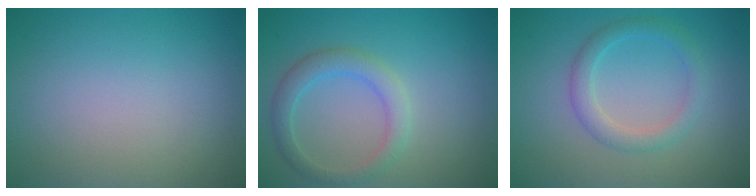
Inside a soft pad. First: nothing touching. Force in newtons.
{"total": 2.8, "press": 2.8, "slide": 0.1}
{"total": 2.4, "press": 2.4, "slide": 0.2}